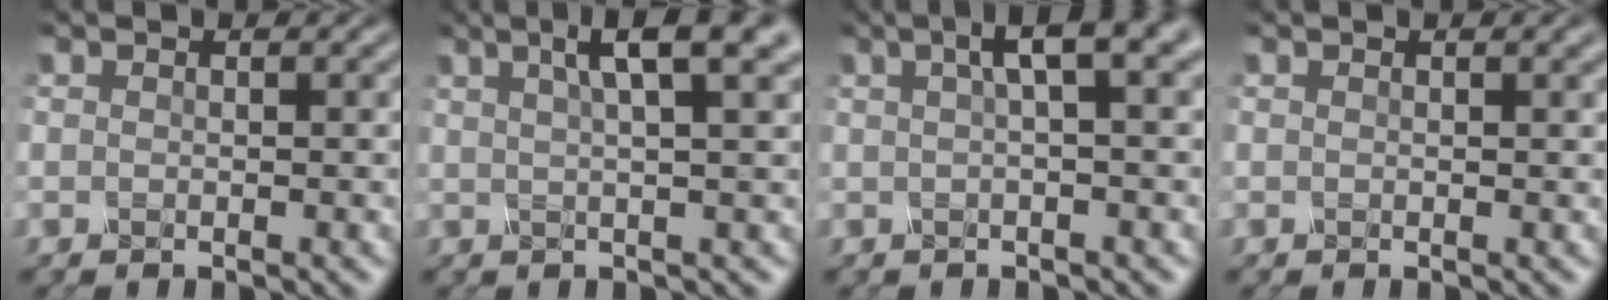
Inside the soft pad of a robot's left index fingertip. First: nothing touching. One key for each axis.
{"total": 5.9, "fx": 3.0, "fy": 1.4, "fz": 4.8, "tx": -0.054, "ty": 0.019, "tz": 0.033}
{"total": 4.5, "fx": 1.6, "fy": 1.0, "fz": 4.1, "tx": -0.058, "ty": 0.016, "tz": 0.017}
{"total": 1.0, "fx": 0.7, "fy": 0.2, "fz": 0.7, "tx": -0.010, "ty": 0.002, "tz": 0.008}